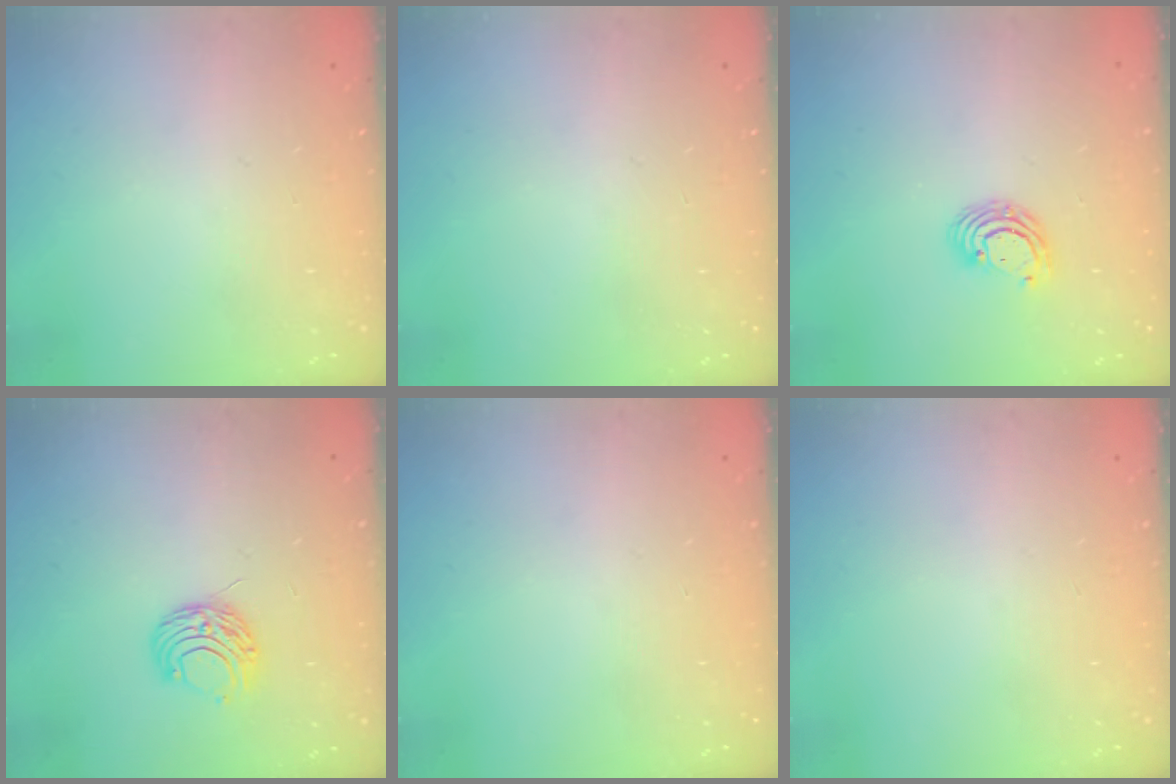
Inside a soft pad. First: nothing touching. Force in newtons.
{"total": 0.0}
{"total": 5.3, "press": 5.3, "slide": 0.2}
{"total": 7.5, "press": 7.4, "slide": 0.6}
{"total": 0.0}
{"total": 0.0}